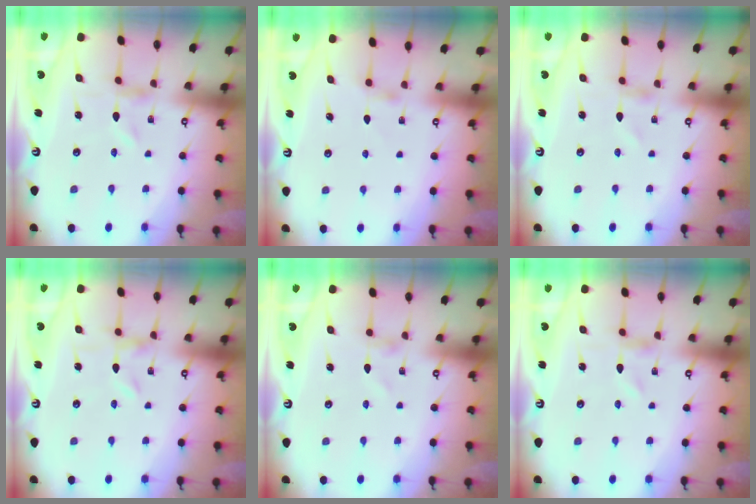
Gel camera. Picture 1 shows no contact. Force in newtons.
{"total": 2.5, "press": 2.5, "slide": 0.5}
{"total": 0.5, "press": 0.5, "slide": 0.1}
{"total": 0.0}
{"total": 0.9, "press": 0.9, "slide": 0.1}
{"total": 0.0}